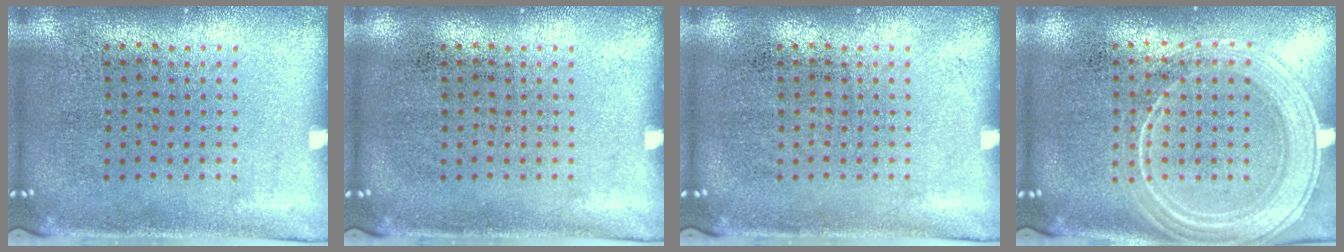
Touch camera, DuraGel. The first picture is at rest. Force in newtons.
{"total": 0.0}
{"total": 0.0}
{"total": 2.0, "press": 2.0, "slide": 0.3}